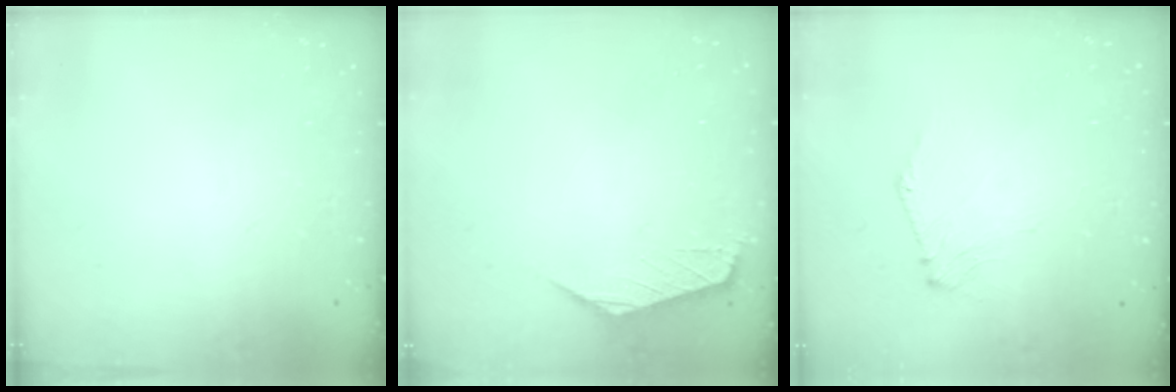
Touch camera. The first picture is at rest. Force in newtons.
{"total": 0.7, "press": 0.6, "slide": 0.5}
{"total": 2.1, "press": 2.0, "slide": 0.5}